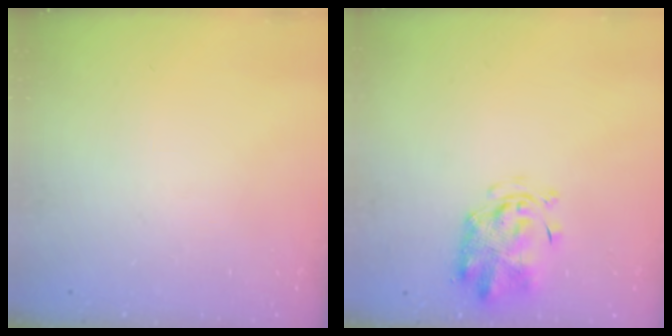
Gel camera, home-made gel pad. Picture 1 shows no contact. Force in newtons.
{"total": 2.9, "press": 2.9, "slide": 0.6}